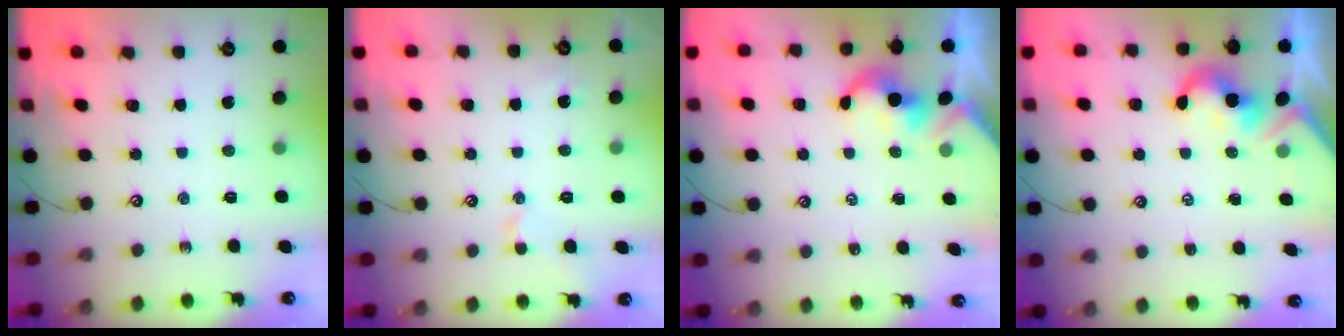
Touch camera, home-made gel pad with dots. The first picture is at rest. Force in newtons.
{"total": 1.7, "press": 1.6, "slide": 0.6}
{"total": 2.0, "press": 2.0, "slide": 0.4}
{"total": 2.2, "press": 2.2, "slide": 0.4}